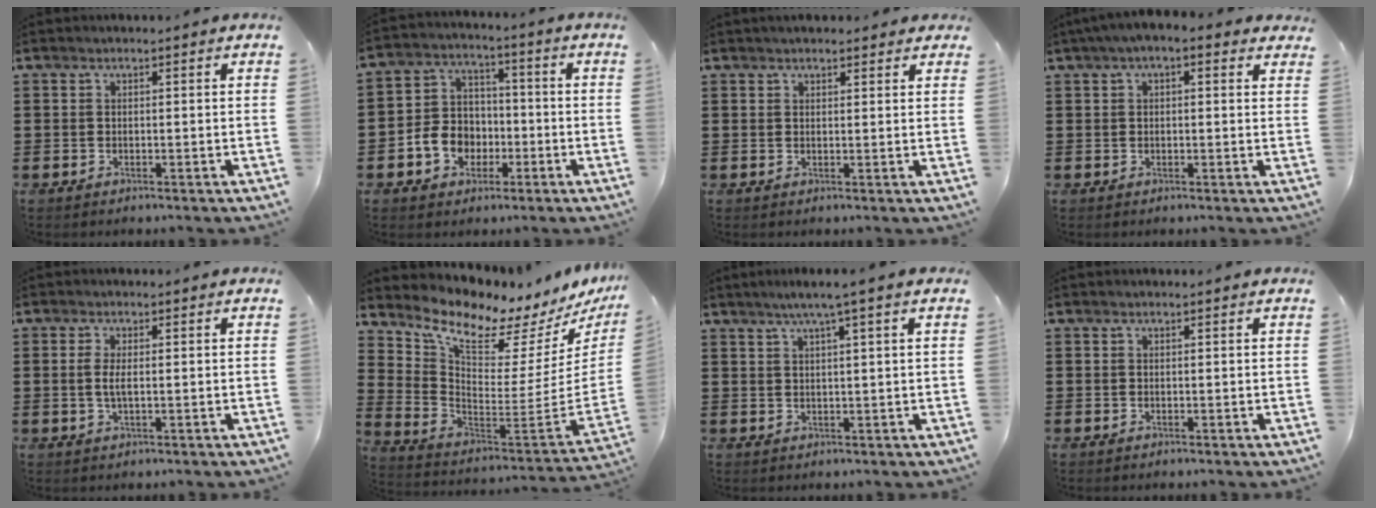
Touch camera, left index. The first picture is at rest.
{"total": 7.3, "force": [-2.7, 6.1, 2.9], "torque": [-0.083, 0.018, -0.052]}
{"total": 1.8, "force": [1.6, 0.5, 0.4], "torque": [-0.011, 0.006, 0.032]}
{"total": 1.8, "force": [0.4, 1.3, 1.2], "torque": [-0.027, 0.010, 0.004]}
{"total": 2.5, "force": [0.1, 0.8, 2.3], "torque": [-0.060, -0.004, -0.003]}
{"total": 8.5, "force": [7.4, 1.9, 3.6], "torque": [-0.099, -0.077, 0.124]}
{"total": 3.1, "force": [1.8, -0.5, 2.5], "torque": [-0.051, -0.001, 0.029]}
{"total": 0.0}